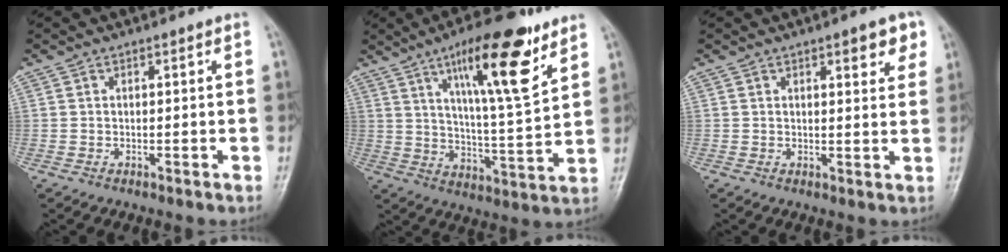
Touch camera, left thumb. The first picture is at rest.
{"total": 17.5, "force": [9.8, 4.0, 13.9], "torque": [-0.202, -0.052, 0.160]}
{"total": 5.2, "force": [2.9, 2.0, 3.9], "torque": [-0.030, -0.011, 0.032]}